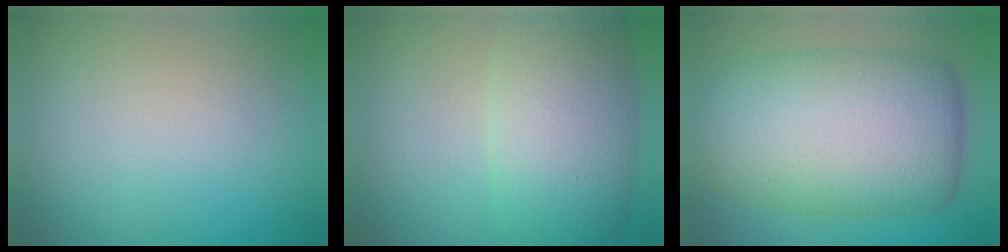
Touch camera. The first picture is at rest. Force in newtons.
{"total": 8.1, "press": 8.1, "slide": 0.5}
{"total": 12.8, "press": 12.8, "slide": 0.0}